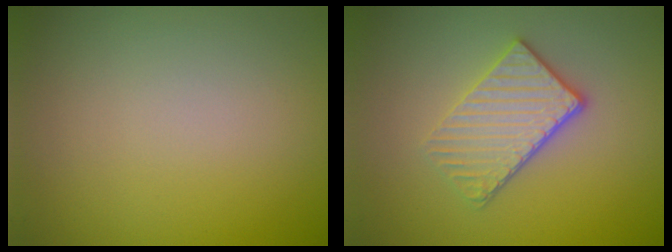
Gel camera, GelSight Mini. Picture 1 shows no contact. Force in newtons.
{"total": 3.6, "press": 3.1, "slide": 1.8}